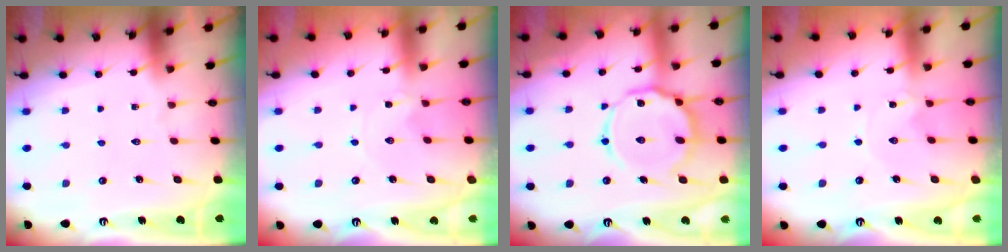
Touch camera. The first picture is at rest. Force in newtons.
{"total": 0.8, "press": 0.8, "slide": 0.1}
{"total": 14.3, "press": 14.2, "slide": 1.4}
{"total": 1.1, "press": 1.1, "slide": 0.1}